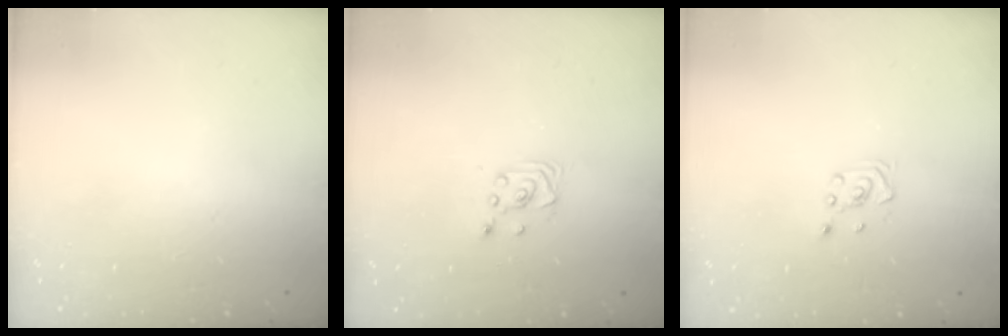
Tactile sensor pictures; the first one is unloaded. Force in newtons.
{"total": 2.6, "press": 2.6, "slide": 0.2}
{"total": 2.6, "press": 2.4, "slide": 1.0}